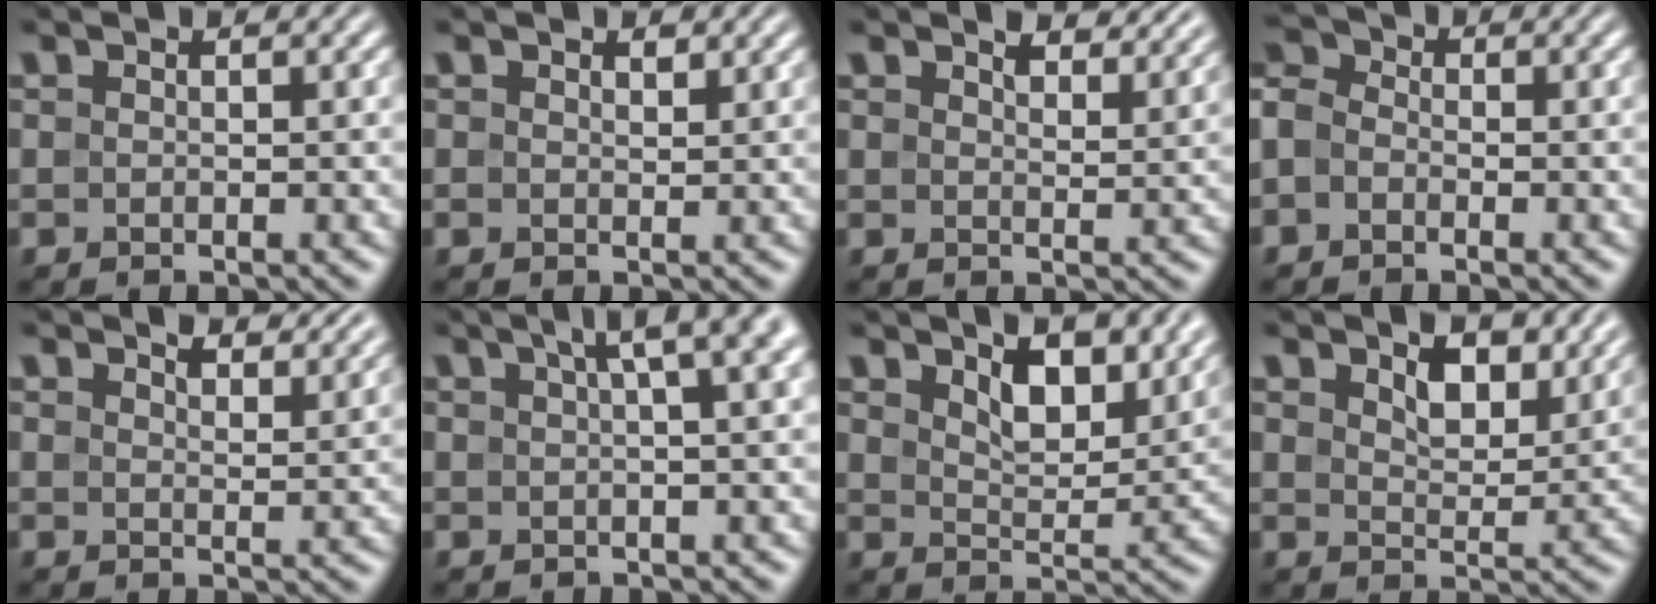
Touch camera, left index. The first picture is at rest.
{"total": 1.2, "force": [0.8, 0.8, 0.6], "torque": [-0.010, -0.004, 0.013]}
{"total": 4.3, "force": [3.6, 1.4, 2.0], "torque": [-0.033, -0.003, 0.043]}
{"total": 3.3, "force": [-0.8, 2.6, 1.8], "torque": [-0.034, 0.017, -0.029]}
{"total": 4.7, "force": [4.1, 1.1, 1.9], "torque": [-0.032, -0.002, 0.046]}
{"total": 5.7, "force": [3.1, 1.6, 4.5], "torque": [-0.046, 0.023, 0.043]}
{"total": 6.4, "force": [3.8, 2.9, 4.2], "torque": [-0.077, -0.006, 0.054]}
{"total": 5.4, "force": [3.3, 2.6, 3.3], "torque": [-0.063, -0.009, 0.046]}